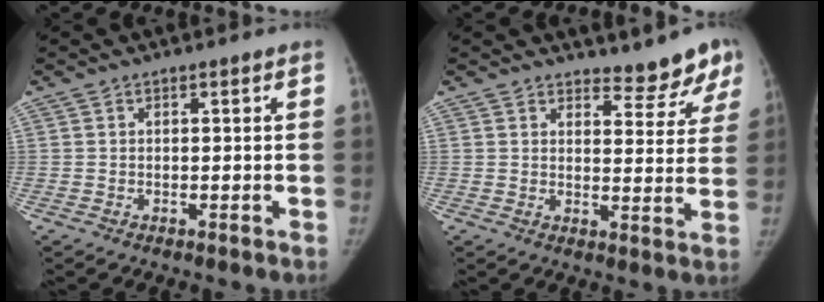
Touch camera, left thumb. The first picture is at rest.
{"total": 7.3, "force": [6.6, 2.9, 1.5], "torque": [0.019, -0.055, 0.070]}